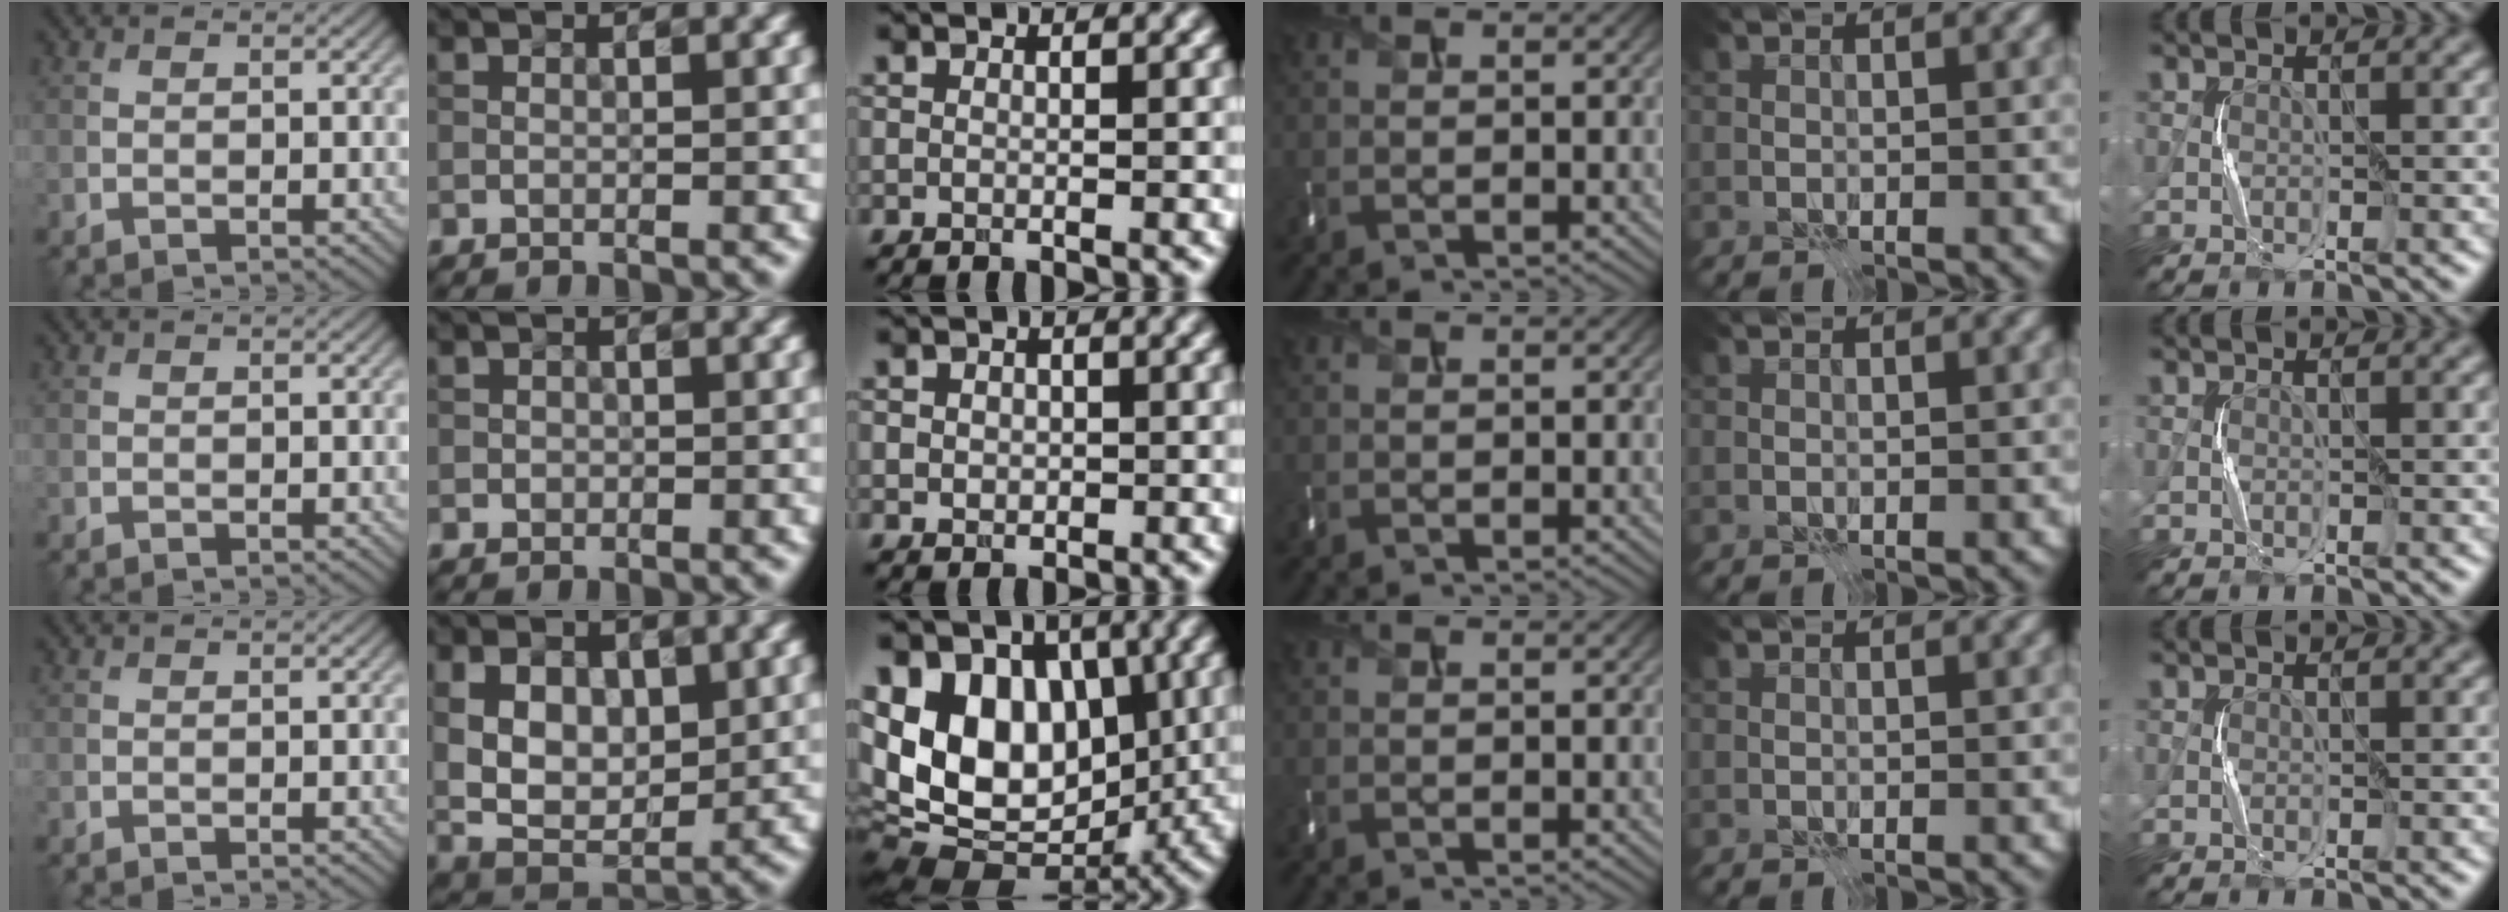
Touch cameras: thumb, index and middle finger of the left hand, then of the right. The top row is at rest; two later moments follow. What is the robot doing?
{"motion": "press", "object": "memory foam"}